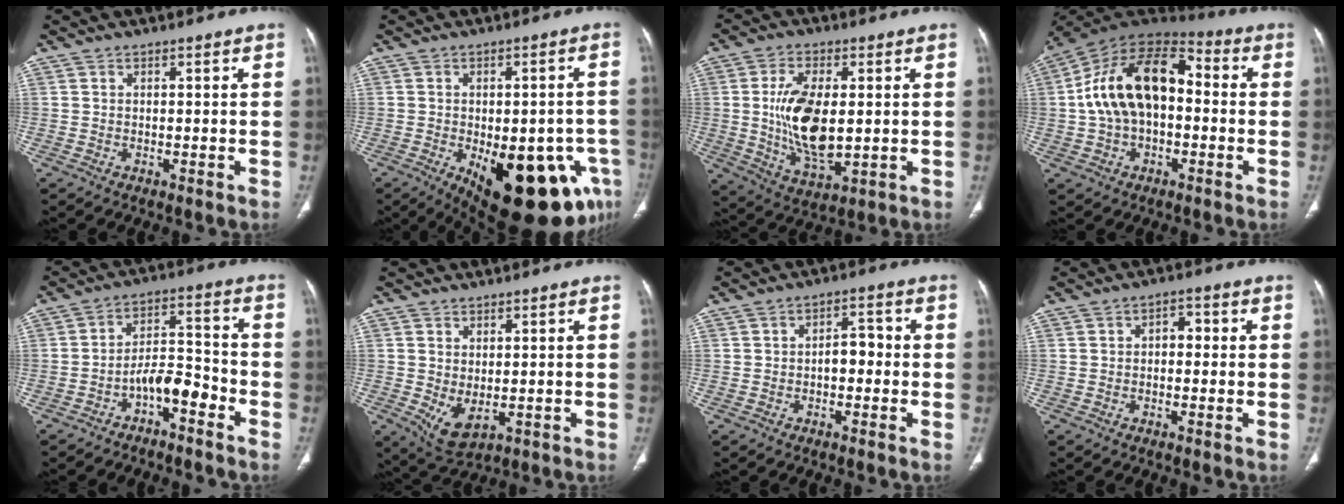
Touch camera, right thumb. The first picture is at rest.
{"total": 22.8, "force": [-8.9, 9.8, 18.6], "torque": [-0.182, 0.004, -0.096]}
{"total": 14.0, "force": [0.5, 6.9, 12.2], "torque": [-0.222, -0.016, 0.018]}
{"total": 18.4, "force": [0.4, 11.2, 14.6], "torque": [-0.246, 0.046, -0.002]}
{"total": 7.3, "force": [-4.2, 3.0, 5.2], "torque": [-0.078, 0.055, -0.074]}
{"total": 5.1, "force": [-0.5, 2.9, 4.2], "torque": [-0.071, -0.009, 0.012]}
{"total": 4.1, "force": [-0.7, 2.5, 3.1], "torque": [-0.030, 0.019, -0.018]}
{"total": 3.0, "force": [0.1, 2.0, 2.2], "torque": [-0.016, 0.015, -0.007]}